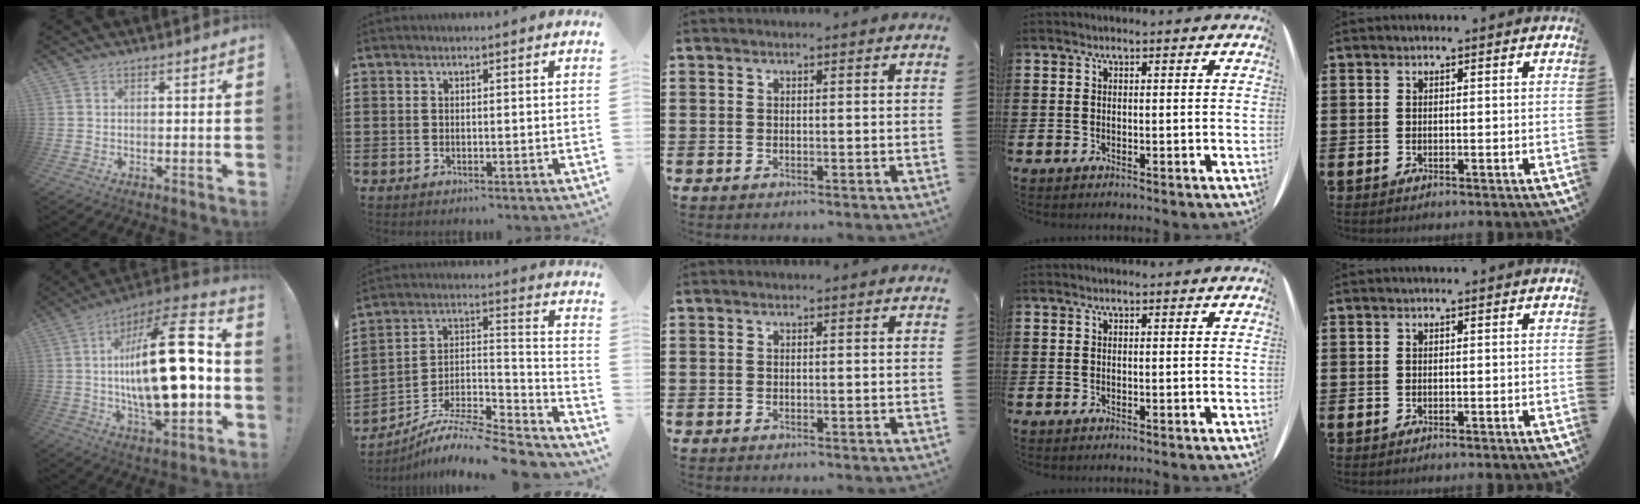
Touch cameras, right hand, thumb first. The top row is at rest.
{"thumb": {"total": 26.4, "force": [-1.0, 8.9, 24.8], "torque": [-0.420, 0.004, -0.027]}, "index": {"total": 8.5, "force": [-7.6, 1.8, 3.5], "torque": [-0.062, 0.008, -0.153]}}